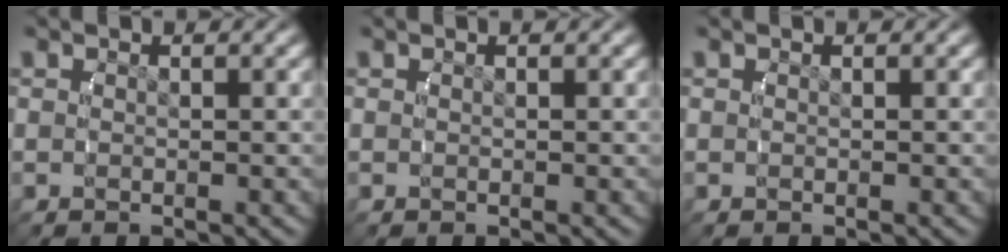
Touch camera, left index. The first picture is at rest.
{"total": 0.0}
{"total": 0.0}